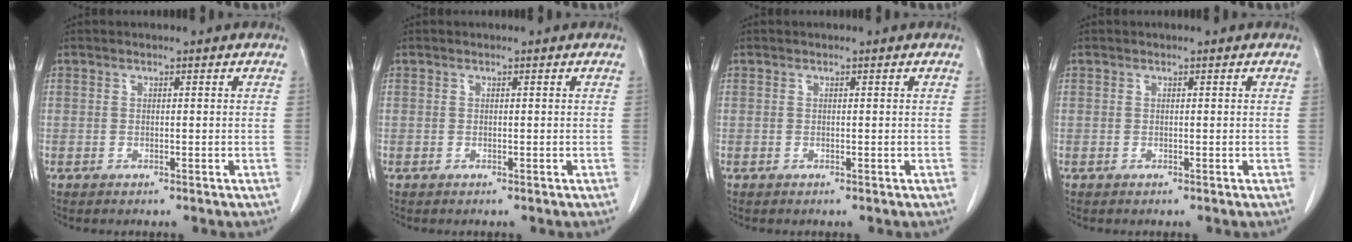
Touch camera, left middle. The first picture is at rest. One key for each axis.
{"total": 0.0}
{"total": 0.0}
{"total": 0.0}